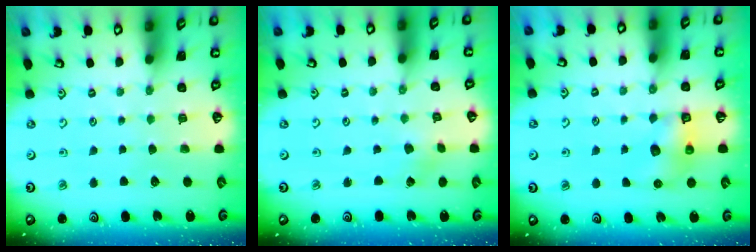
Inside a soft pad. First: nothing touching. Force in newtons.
{"total": 0.5, "press": 0.5, "slide": 0.0}
{"total": 6.5, "press": 6.5, "slide": 0.1}